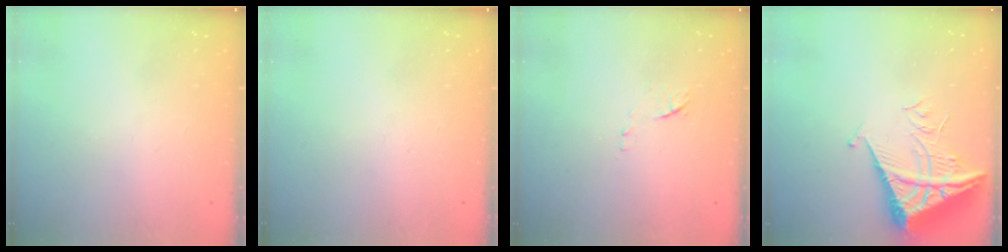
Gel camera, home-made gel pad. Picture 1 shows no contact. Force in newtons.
{"total": 0.0}
{"total": 7.1, "press": 7.1, "slide": 0.7}
{"total": 8.5, "press": 8.5, "slide": 0.8}